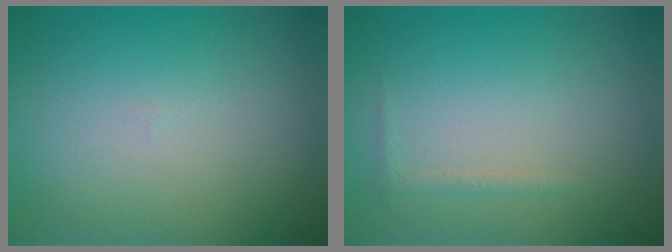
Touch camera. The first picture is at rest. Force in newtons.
{"total": 0.7, "press": 0.7, "slide": 0.0}